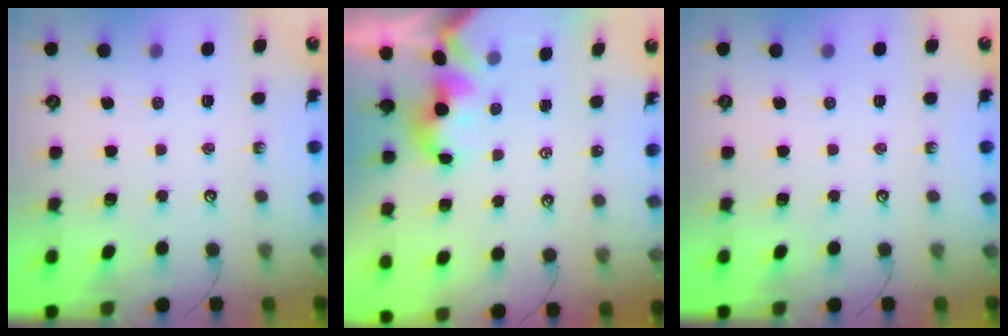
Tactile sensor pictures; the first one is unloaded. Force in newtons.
{"total": 1.7, "press": 1.7, "slide": 0.2}
{"total": 0.0}